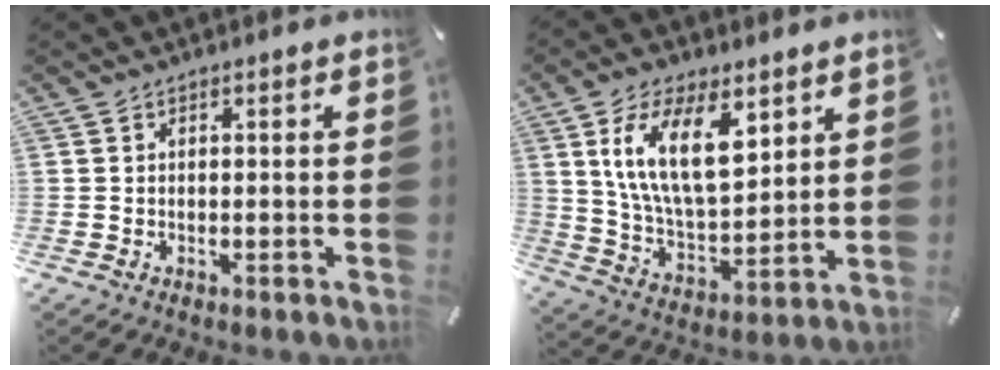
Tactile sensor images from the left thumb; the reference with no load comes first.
{"total": 17.0, "force": [7.8, 8.8, 12.2], "torque": [-0.238, -0.018, 0.137]}